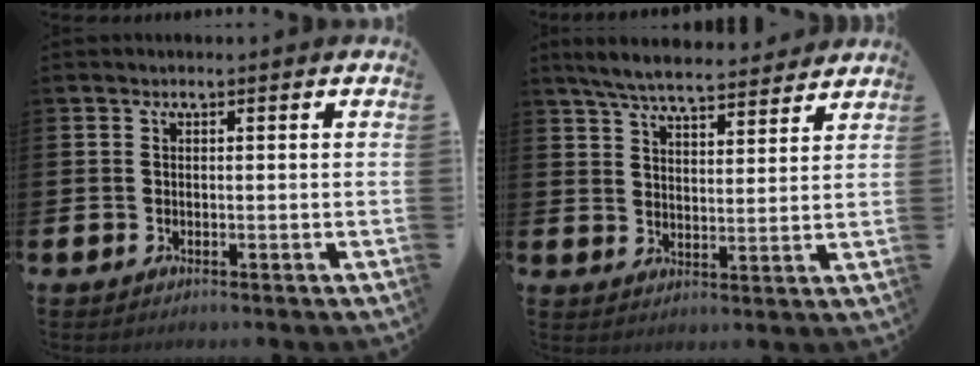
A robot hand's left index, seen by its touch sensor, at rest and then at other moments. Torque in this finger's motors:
{"motor_torque": [1.00, -1.14, 0.20, 0.10]}